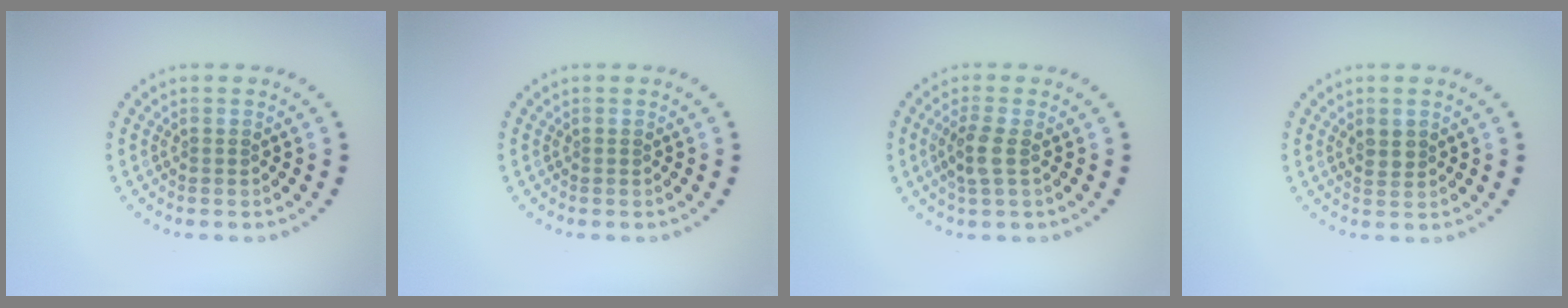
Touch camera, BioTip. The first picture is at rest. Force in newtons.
{"total": 0.0}
{"total": 2.3, "press": 2.1, "slide": 0.9}
{"total": 1.4, "press": 1.3, "slide": 0.5}